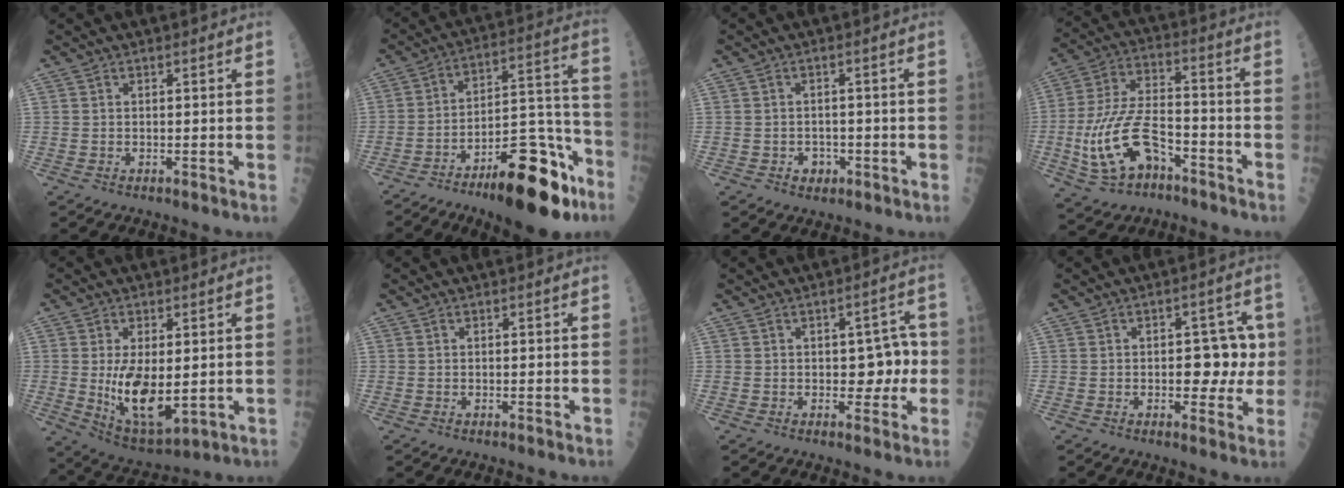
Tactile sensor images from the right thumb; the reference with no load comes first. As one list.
[{"total": 22.3, "force": [-13.0, 7.7, 16.4], "torque": [-0.218, 0.085, -0.202]}, {"total": 2.6, "force": [-1.1, 2.2, 1.1], "torque": [0.002, 0.008, -0.012]}, {"total": 16.1, "force": [-6.0, 8.5, 12.2], "torque": [-0.240, 0.041, -0.106]}, {"total": 11.9, "force": [-0.1, 5.8, 10.4], "torque": [-0.171, -0.023, 0.018]}, {"total": 0.0}, {"total": 5.4, "force": [-0.4, 3.5, 4.2], "torque": [-0.019, 0.016, -0.004]}, {"total": 6.9, "force": [0.0, 4.3, 5.4], "torque": [-0.026, 0.012, 0.000]}]